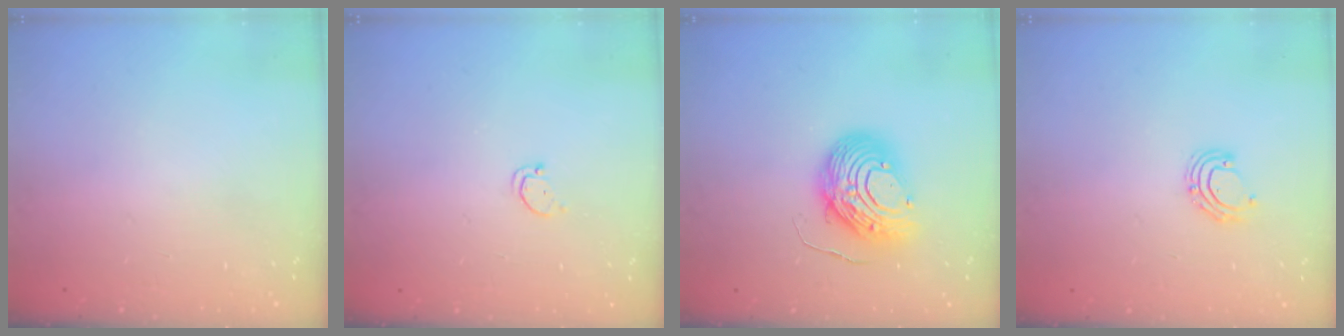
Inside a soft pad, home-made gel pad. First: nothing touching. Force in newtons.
{"total": 1.7, "press": 1.7, "slide": 0.2}
{"total": 11.5, "press": 11.5, "slide": 1.1}
{"total": 5.3, "press": 5.1, "slide": 1.4}